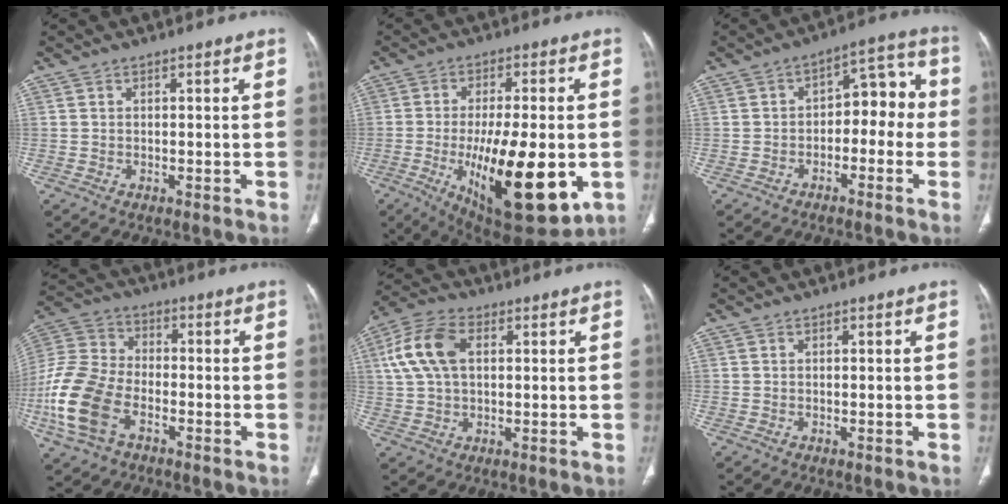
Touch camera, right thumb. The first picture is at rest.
{"total": 22.6, "force": [-5.4, 8.4, 20.3], "torque": [-0.309, -0.020, -0.061]}
{"total": 9.4, "force": [-1.6, 5.8, 7.2], "torque": [-0.054, 0.052, -0.034]}
{"total": 16.2, "force": [-5.9, 10.0, 11.4], "torque": [-0.253, 0.020, -0.121]}
{"total": 10.8, "force": [2.6, 6.6, 8.2], "torque": [-0.172, 0.021, 0.046]}
{"total": 0.0}